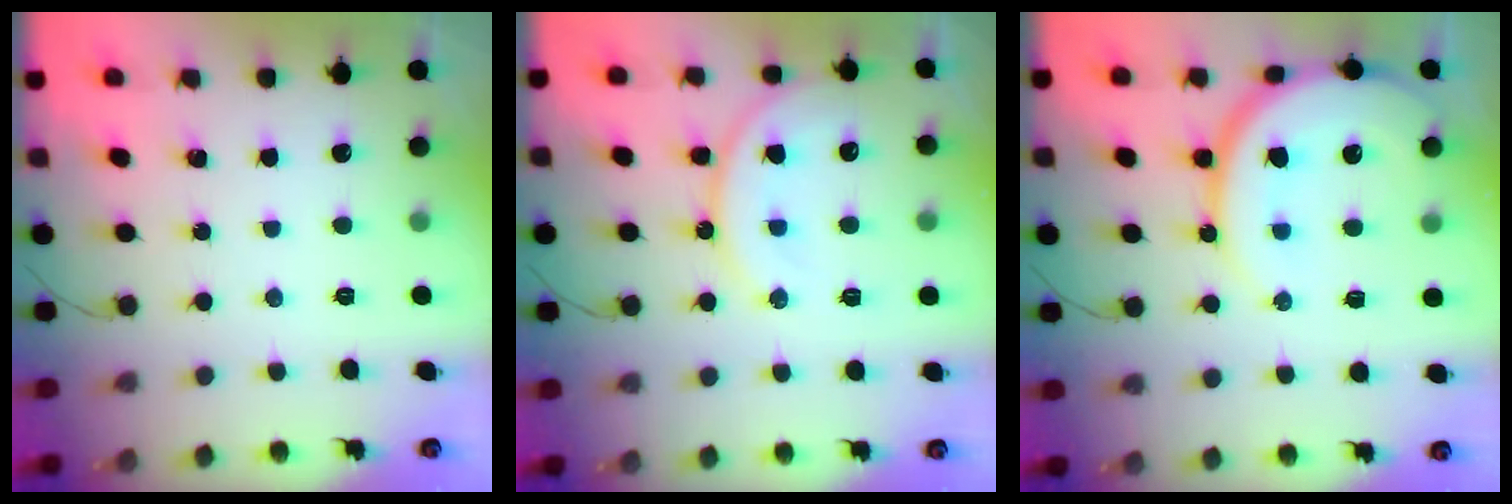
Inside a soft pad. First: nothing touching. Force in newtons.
{"total": 13.6, "press": 13.6, "slide": 1.2}
{"total": 16.4, "press": 16.3, "slide": 1.6}